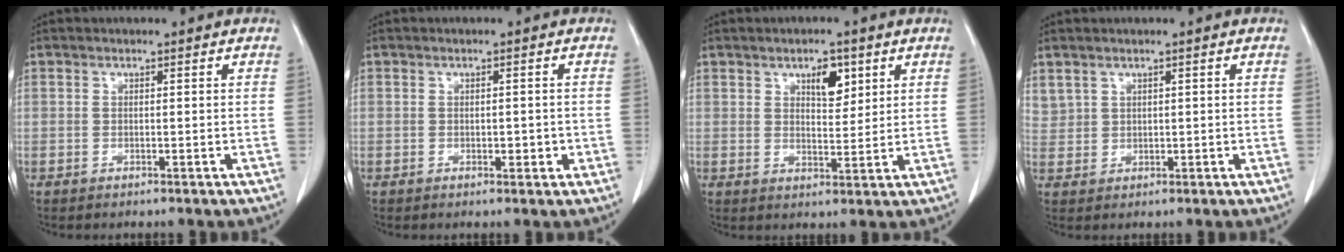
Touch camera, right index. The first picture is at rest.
{"total": 1.7, "force": [-0.2, 1.1, 1.3], "torque": [-0.016, 0.003, 0.002]}
{"total": 4.7, "force": [2.5, 2.1, 3.5], "torque": [-0.053, -0.002, 0.041]}
{"total": 2.8, "force": [1.7, 2.2, 0.5], "torque": [-0.009, 0.009, 0.043]}